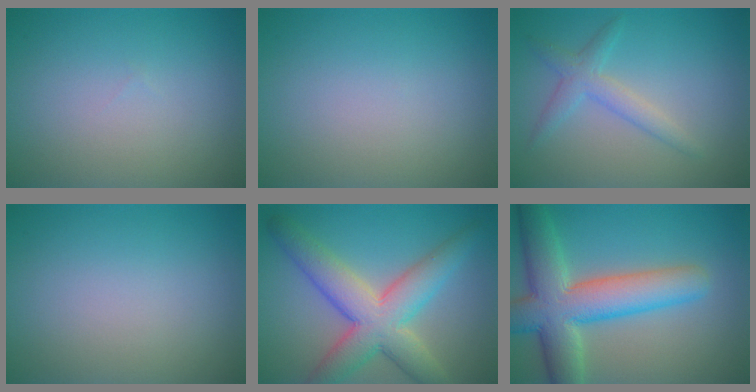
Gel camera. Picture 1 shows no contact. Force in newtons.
{"total": 0.0}
{"total": 2.4, "press": 2.4, "slide": 0.0}
{"total": 0.0}
{"total": 7.9, "press": 7.9, "slide": 0.3}
{"total": 9.1, "press": 9.1, "slide": 0.3}